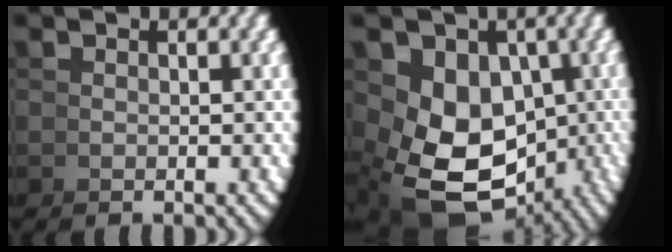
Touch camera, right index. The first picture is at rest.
{"total": 12.1, "force": [-3.3, 9.1, 7.2], "torque": [-0.164, -0.071, -0.019]}